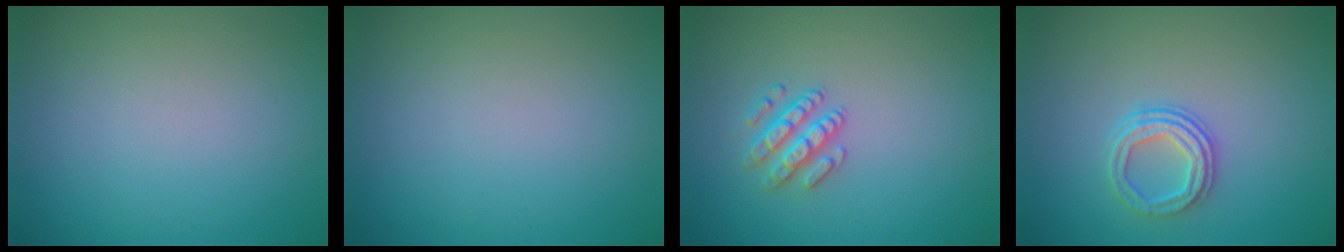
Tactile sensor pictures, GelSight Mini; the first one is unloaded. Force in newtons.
{"total": 0.0}
{"total": 2.5, "press": 2.5, "slide": 0.4}
{"total": 3.0, "press": 2.4, "slide": 1.7}